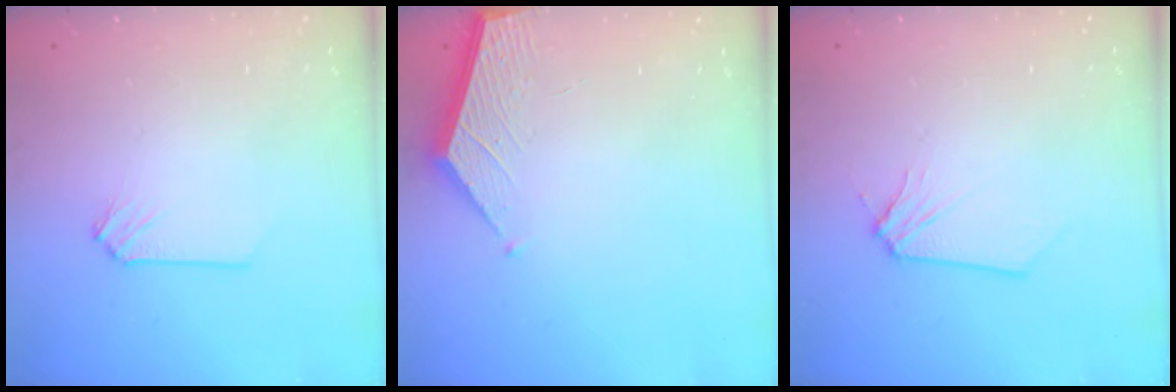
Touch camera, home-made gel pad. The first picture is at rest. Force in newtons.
{"total": 2.2, "press": 2.2, "slide": 0.2}
{"total": 0.0}